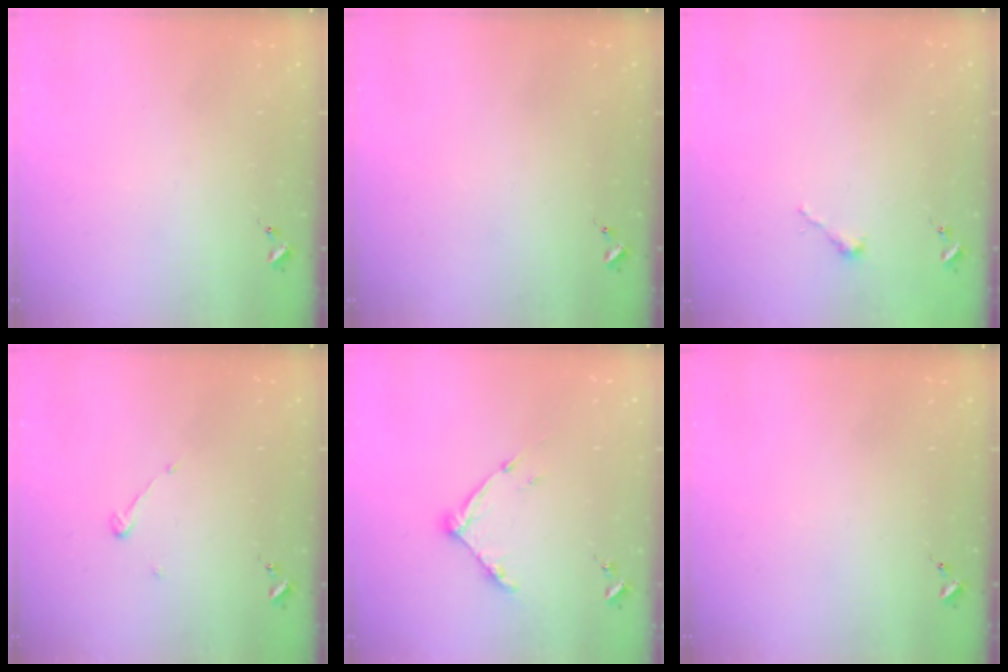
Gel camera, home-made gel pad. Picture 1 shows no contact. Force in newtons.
{"total": 0.0}
{"total": 2.5, "press": 2.5, "slide": 0.2}
{"total": 3.9, "press": 3.9, "slide": 0.3}
{"total": 9.0, "press": 9.0, "slide": 0.7}
{"total": 0.0}